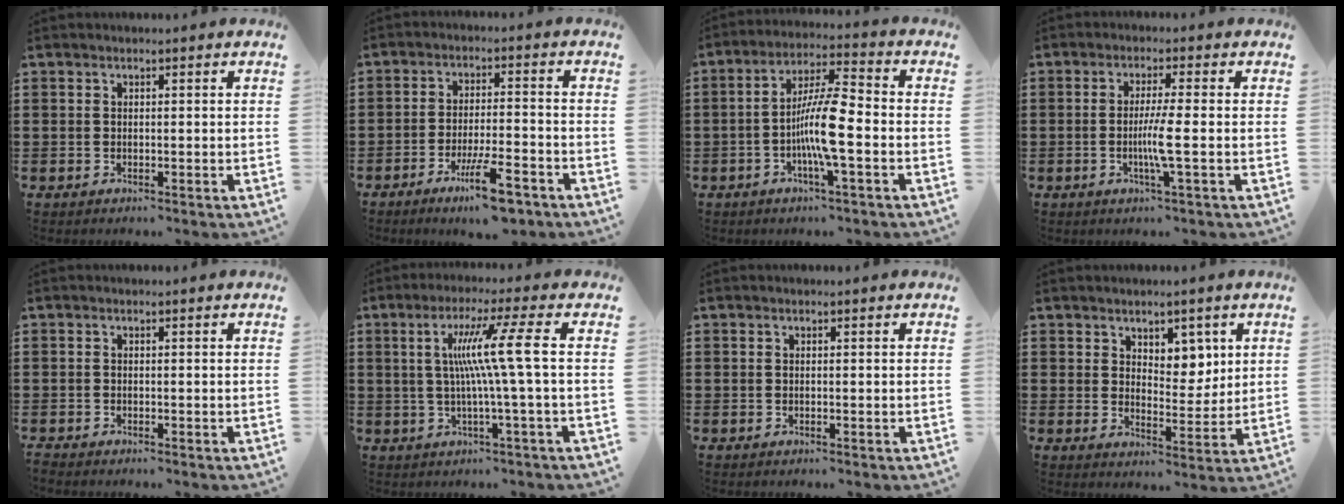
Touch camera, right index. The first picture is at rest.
{"total": 8.3, "force": [-5.2, 1.7, 6.2], "torque": [-0.107, 0.005, -0.090]}
{"total": 9.1, "force": [-2.2, 1.2, 8.7], "torque": [-0.173, -0.008, -0.048]}
{"total": 4.7, "force": [-0.8, -0.5, 4.6], "torque": [-0.088, -0.013, -0.021]}
{"total": 0.7, "force": [-0.7, 0.0, 0.0], "torque": [-0.001, -0.002, -0.014]}
{"total": 9.6, "force": [0.8, -1.3, 9.4], "torque": [-0.177, 0.002, -0.001]}
{"total": 0.0}
{"total": 4.7, "force": [3.2, 3.1, 1.6], "torque": [-0.029, -0.005, 0.053]}